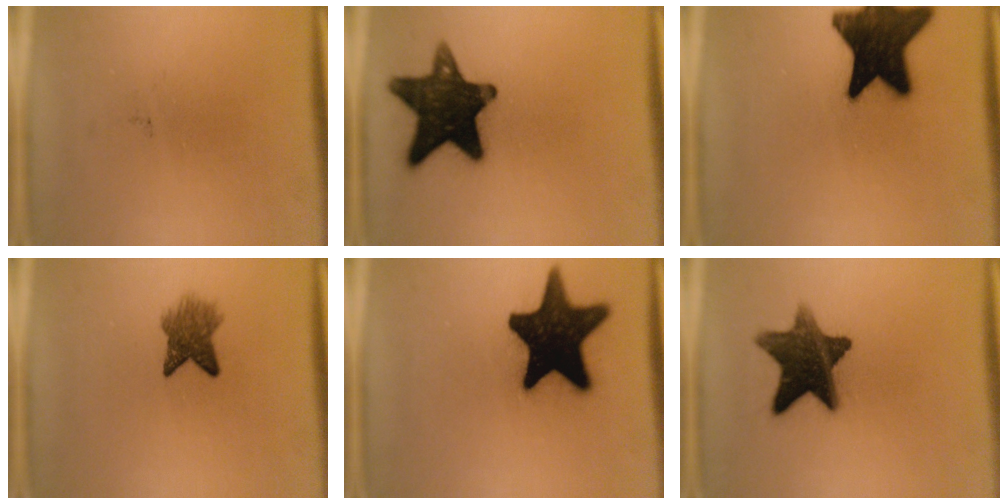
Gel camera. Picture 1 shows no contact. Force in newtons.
{"total": 15.8}
{"total": 18.0}
{"total": 4.7}
{"total": 19.1}
{"total": 12.3}